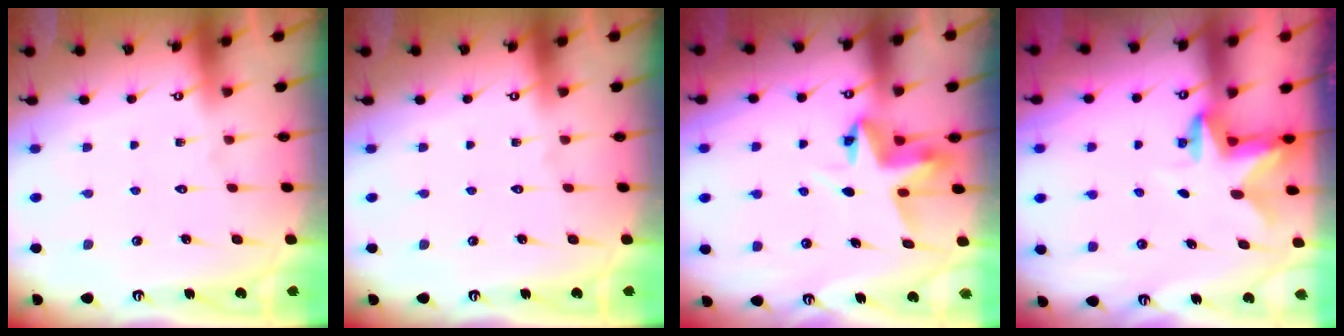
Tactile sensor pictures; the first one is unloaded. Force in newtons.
{"total": 0.0}
{"total": 5.5, "press": 5.5, "slide": 0.2}
{"total": 2.7, "press": 2.6, "slide": 0.5}